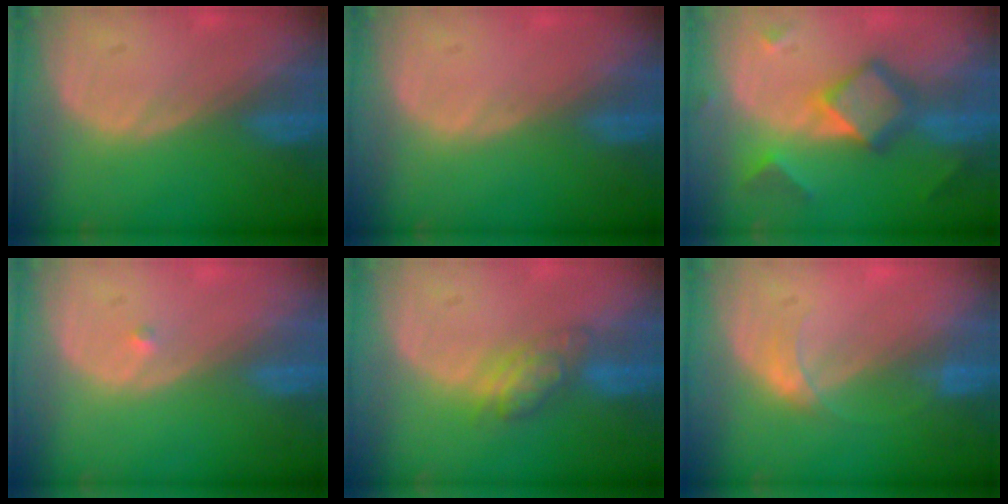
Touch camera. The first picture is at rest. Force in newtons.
{"total": 0.0}
{"total": 7.4, "press": 7.4, "slide": 0.5}
{"total": 0.5, "press": 0.4, "slide": 0.3}
{"total": 5.2, "press": 4.7, "slide": 2.3}
{"total": 2.1, "press": 2.1, "slide": 0.2}